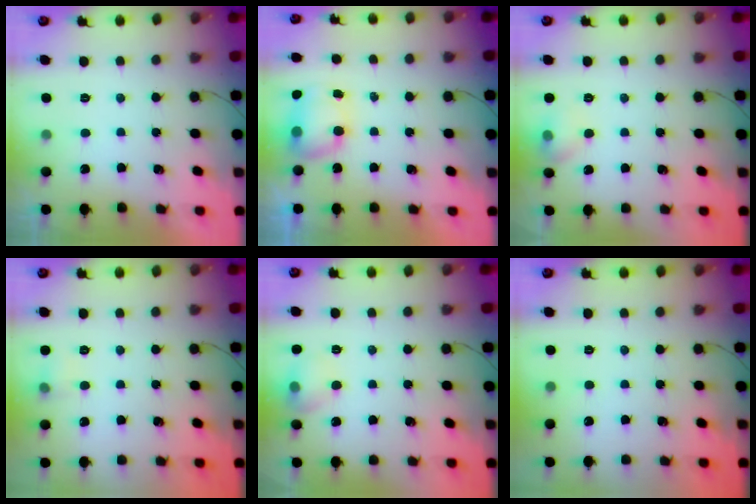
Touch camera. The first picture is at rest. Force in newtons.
{"total": 8.2, "press": 8.1, "slide": 1.4}
{"total": 6.5, "press": 6.2, "slide": 1.7}
{"total": 5.7, "press": 5.5, "slide": 1.5}
{"total": 8.8, "press": 8.7, "slide": 1.4}
{"total": 0.0}